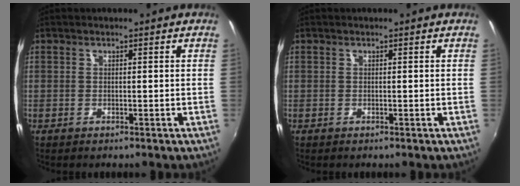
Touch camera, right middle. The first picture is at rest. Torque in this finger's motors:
{"motor_torque": [0.14, 0.01, 0.01, 0.00]}